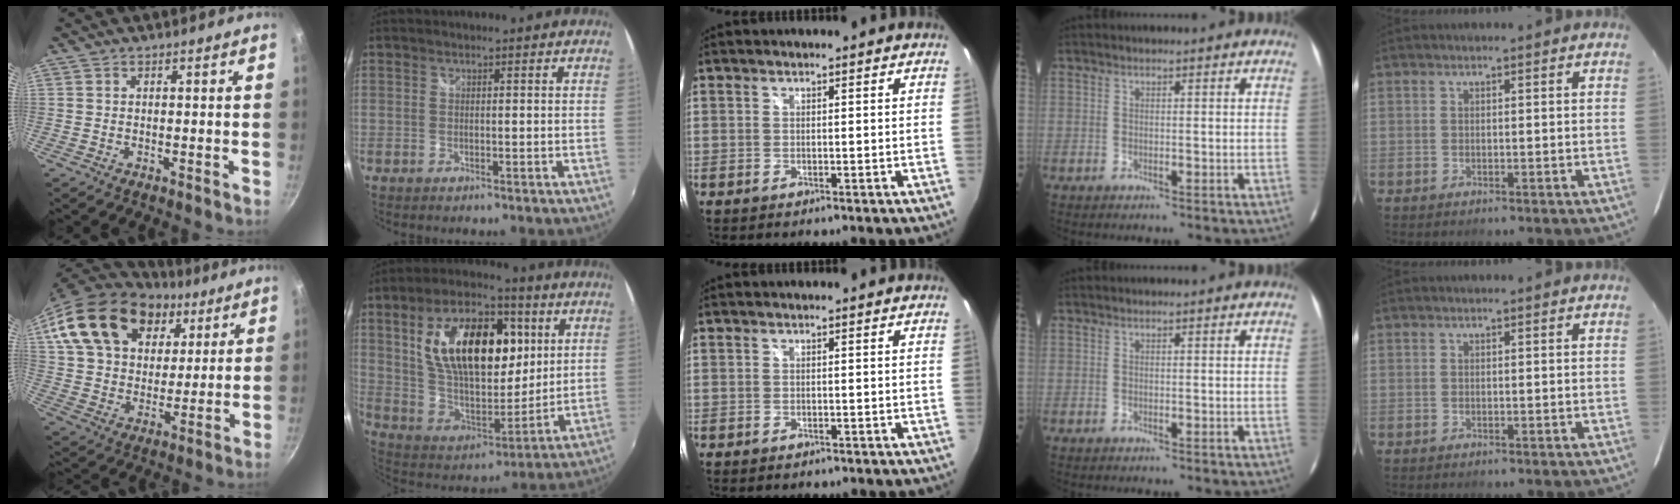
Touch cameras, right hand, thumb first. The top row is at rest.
{"thumb": {"total": 24.0, "force": [11.6, 16.2, 13.5], "torque": [-0.228, -0.011, 0.206]}, "index": {"total": 24.1, "force": [6.9, 13.0, 19.1], "torque": [-0.345, 0.010, 0.127]}, "middle": {"total": 1.6, "force": [-1.2, 0.8, 0.6], "torque": [-0.013, -0.007, -0.016]}}